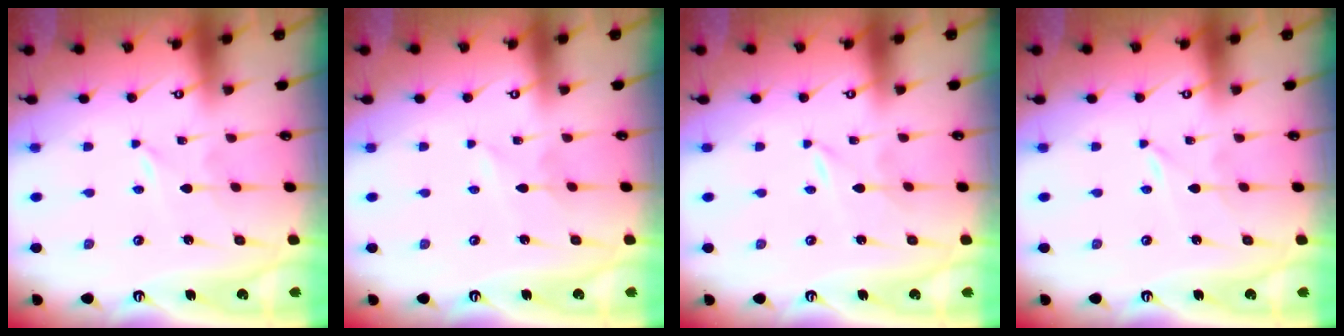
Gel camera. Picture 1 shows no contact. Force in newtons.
{"total": 1.9, "press": 1.9, "slide": 0.2}
{"total": 0.0}
{"total": 0.0}